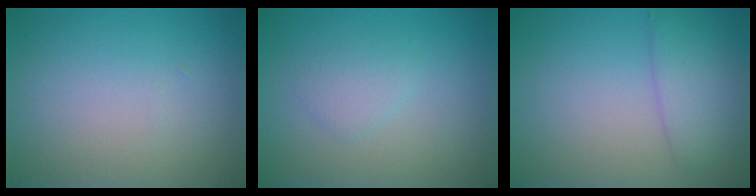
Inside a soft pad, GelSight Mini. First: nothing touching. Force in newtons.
{"total": 1.4, "press": 1.4, "slide": 0.1}
{"total": 2.9, "press": 2.9, "slide": 0.1}